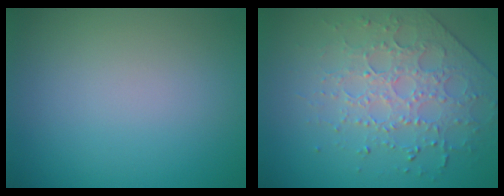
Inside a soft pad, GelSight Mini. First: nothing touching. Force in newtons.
{"total": 3.8, "press": 3.6, "slide": 1.4}